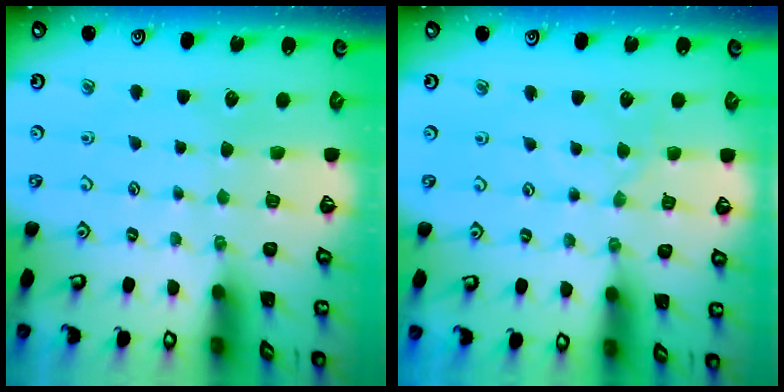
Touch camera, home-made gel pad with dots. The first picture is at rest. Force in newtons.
{"total": 0.0}